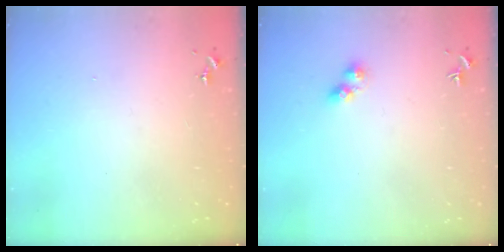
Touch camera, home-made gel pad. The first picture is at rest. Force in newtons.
{"total": 3.5, "press": 3.4, "slide": 0.8}